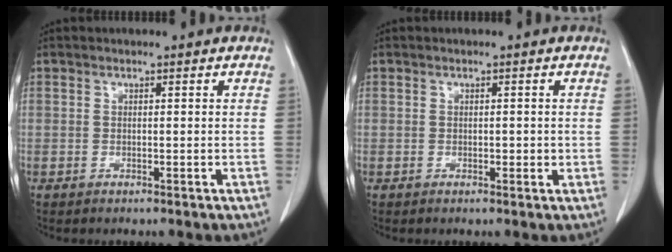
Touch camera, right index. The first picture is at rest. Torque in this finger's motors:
{"motor_torque": [-0.01, 0.05, 0.00, 0.00]}